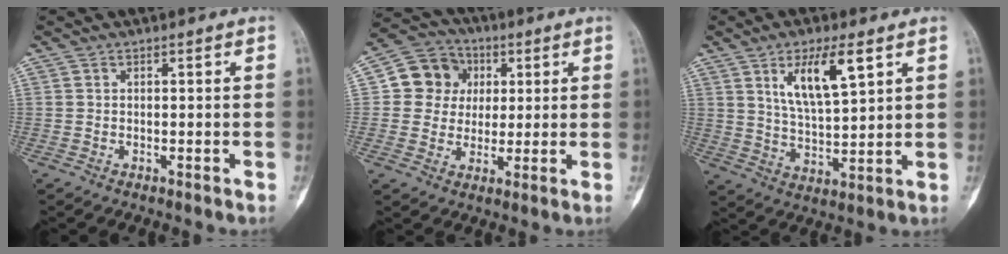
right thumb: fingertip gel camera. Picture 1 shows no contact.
{"total": 10.1, "force": [2.2, 9.3, 3.4], "torque": [-0.021, 0.004, 0.028]}
{"total": 10.8, "force": [5.1, 3.4, 8.9], "torque": [-0.152, -0.027, 0.102]}